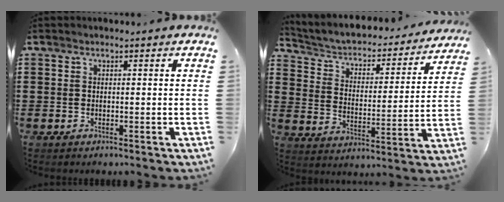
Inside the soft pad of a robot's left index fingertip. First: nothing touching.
{"total": 3.0, "force": [2.5, 1.3, 1.1], "torque": [-0.040, -0.024, 0.031]}